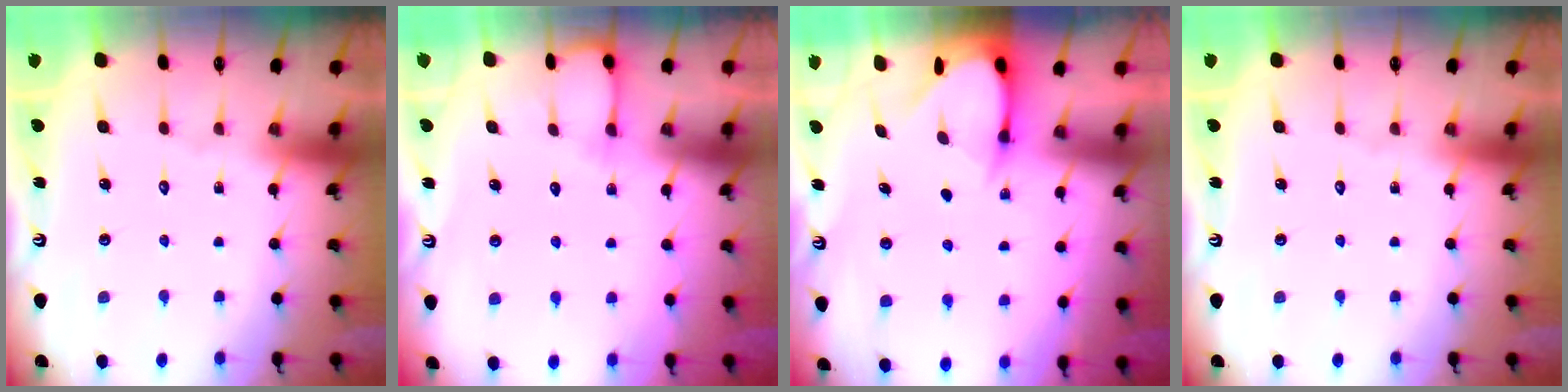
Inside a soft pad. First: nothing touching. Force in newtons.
{"total": 4.9, "press": 4.9, "slide": 0.5}
{"total": 3.9, "press": 3.9, "slide": 0.4}
{"total": 0.0}